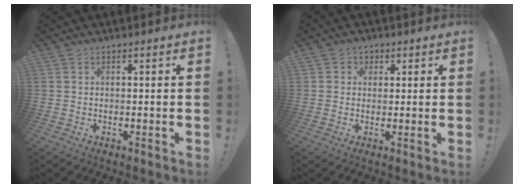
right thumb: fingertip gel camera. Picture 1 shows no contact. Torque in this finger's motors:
{"motor_torque": [0.18, -0.16, -0.06, 0.00, 0.06]}